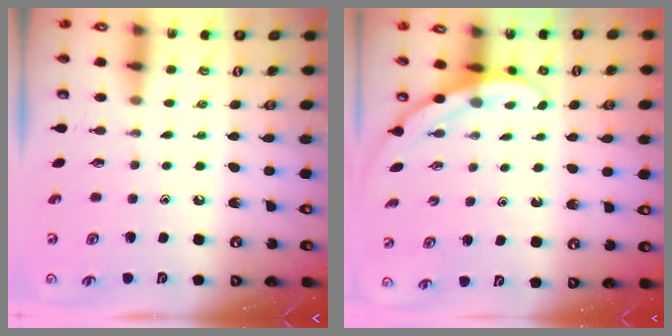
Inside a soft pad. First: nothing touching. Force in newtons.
{"total": 5.0, "press": 4.9, "slide": 0.3}